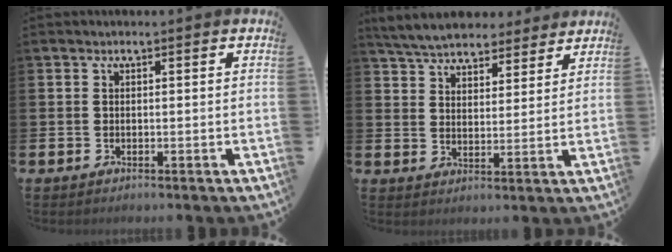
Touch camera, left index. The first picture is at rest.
{"total": 6.1, "force": [5.9, 1.5, 0.8], "torque": [-0.039, -0.030, 0.106]}